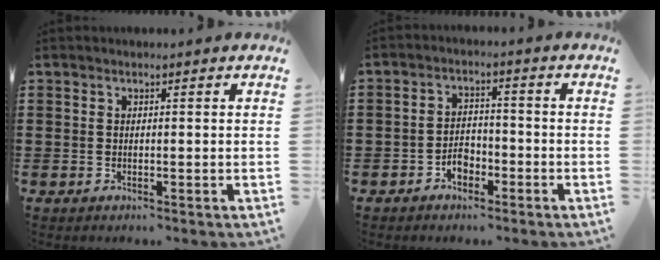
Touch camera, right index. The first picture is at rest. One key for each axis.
{"total": 3.2, "fx": -2.1, "fy": 2.1, "fz": 1.3, "tx": -0.025, "ty": 0.007, "tz": -0.042}